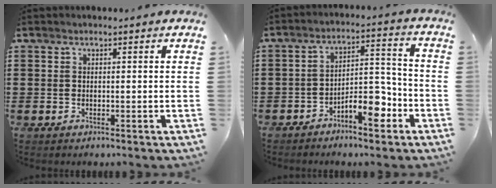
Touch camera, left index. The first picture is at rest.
{"total": 7.5, "force": [-4.6, 2.8, 5.1], "torque": [-0.080, 0.020, -0.081]}